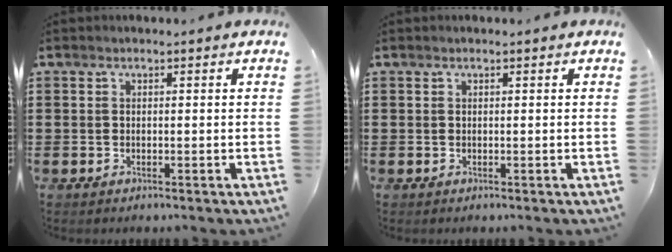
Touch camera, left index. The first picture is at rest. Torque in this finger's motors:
{"motor_torque": [0.24, 0.47, 0.02, 0.00]}